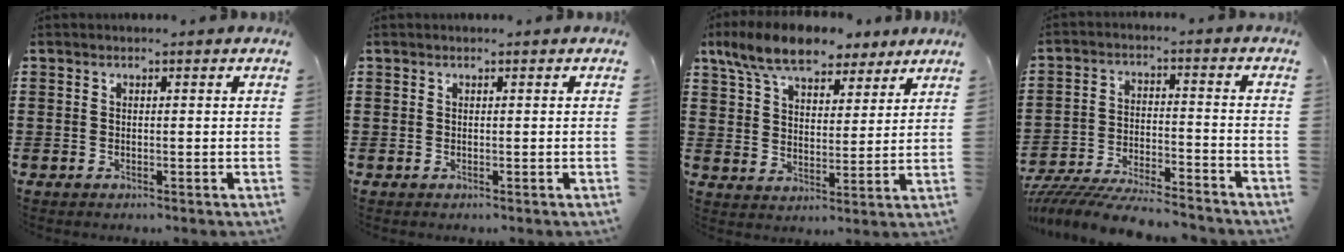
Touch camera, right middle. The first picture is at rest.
{"total": 0.0}
{"total": 9.4, "force": [8.0, 3.4, 3.5], "torque": [-0.093, -0.019, 0.151]}
{"total": 8.2, "force": [-7.9, 0.6, 2.1], "torque": [-0.041, 0.007, -0.152]}